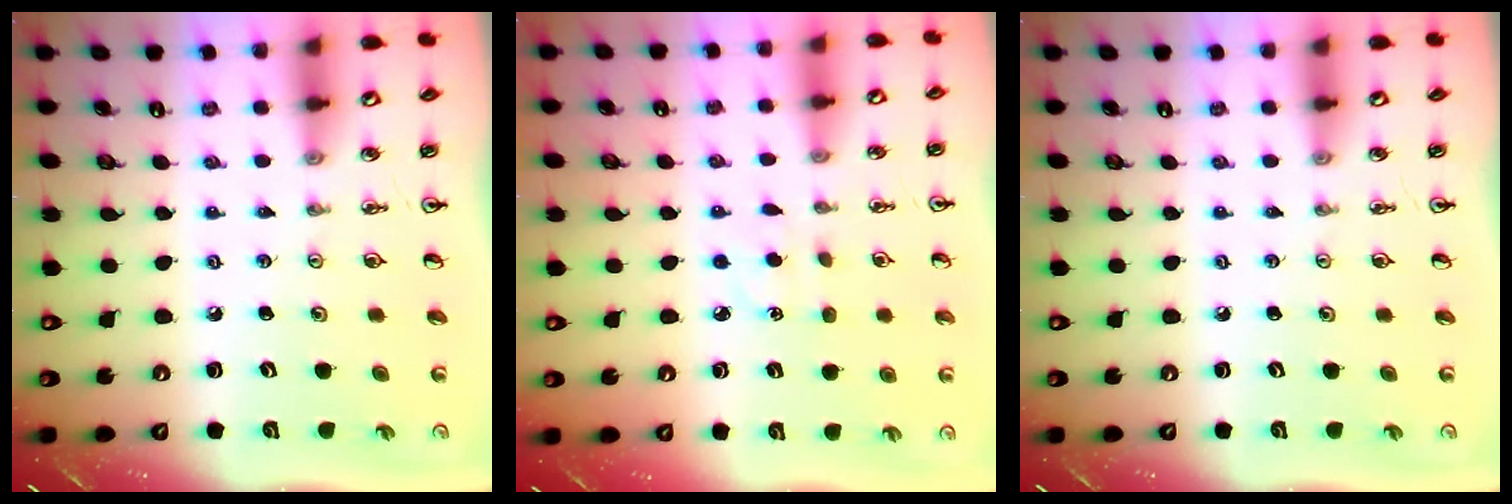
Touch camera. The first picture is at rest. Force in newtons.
{"total": 2.9, "press": 2.8, "slide": 0.5}
{"total": 0.0}